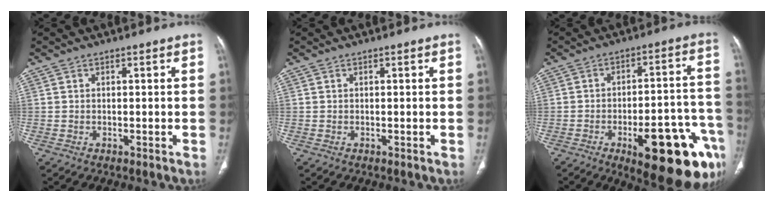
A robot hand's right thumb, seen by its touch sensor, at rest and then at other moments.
{"total": 0.0}
{"total": 21.9, "force": [-10.4, 7.0, 18.0], "torque": [-0.168, 0.052, -0.131]}